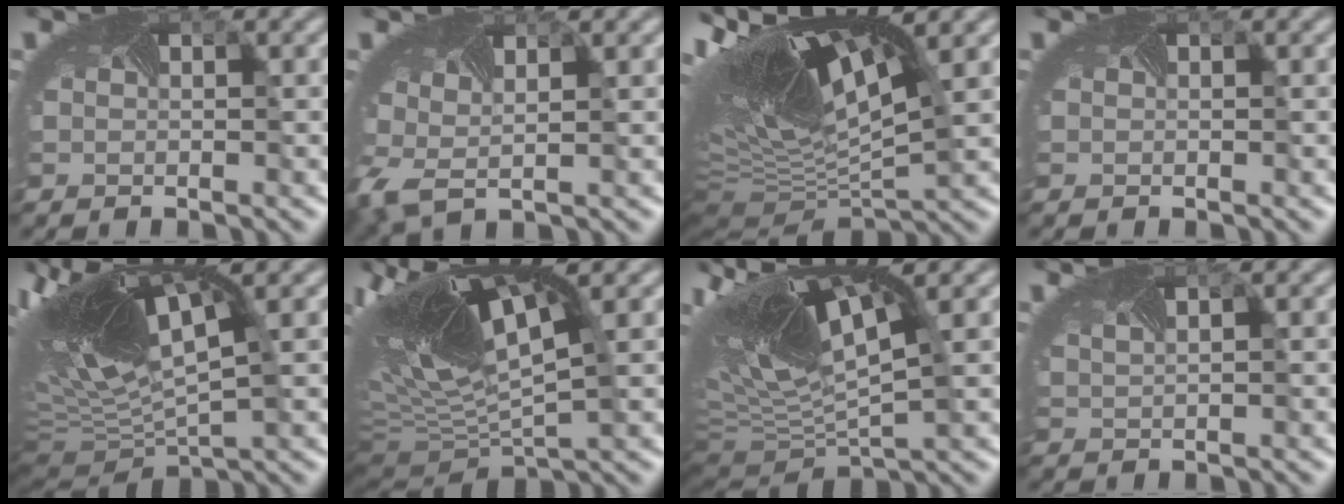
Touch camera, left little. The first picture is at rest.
{"total": 2.6, "force": [-0.4, 1.3, 2.2], "torque": [-0.073, -0.024, 0.020]}
{"total": 14.3, "force": [3.6, 5.3, 12.8], "torque": [-0.237, 0.023, 0.100]}
{"total": 0.0}
{"total": 13.5, "force": [2.1, 5.1, 12.3], "torque": [-0.239, 0.005, 0.072]}
{"total": 13.5, "force": [2.1, 5.3, 12.2], "torque": [-0.229, 0.003, 0.065]}
{"total": 12.3, "force": [2.5, 4.8, 11.1], "torque": [-0.208, 0.005, 0.064]}
{"total": 1.5, "force": [1.1, 0.3, 0.9], "torque": [-0.028, 0.006, 0.023]}